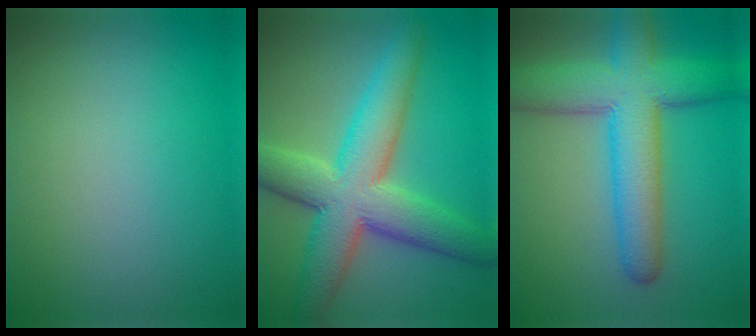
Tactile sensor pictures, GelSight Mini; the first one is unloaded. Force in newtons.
{"total": 9.5, "press": 9.5, "slide": 0.2}
{"total": 8.5, "press": 8.4, "slide": 0.4}